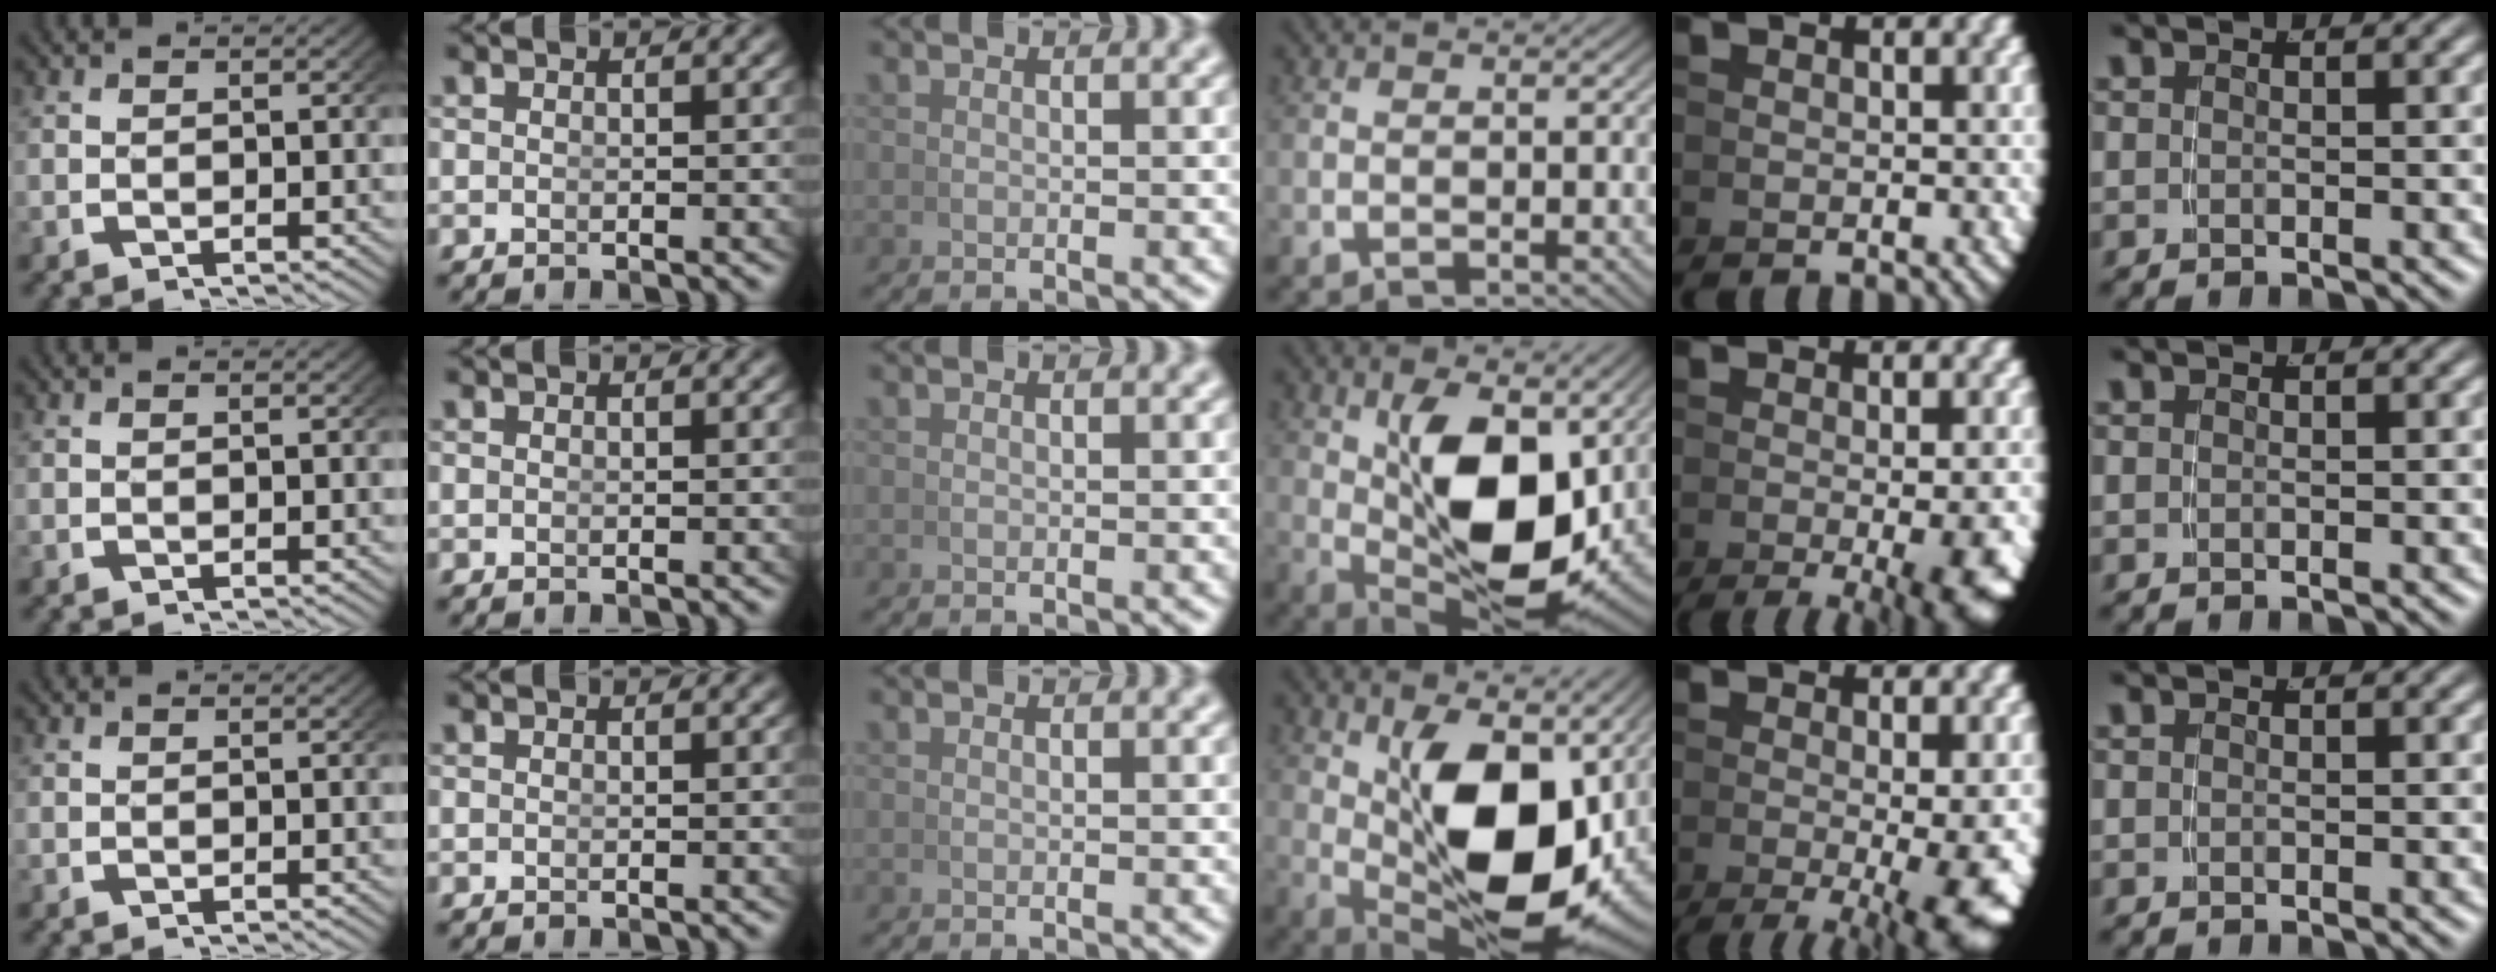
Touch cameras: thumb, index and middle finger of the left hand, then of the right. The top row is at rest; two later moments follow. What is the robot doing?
{"motion": "grasp_and_lifting", "object": "pen"}